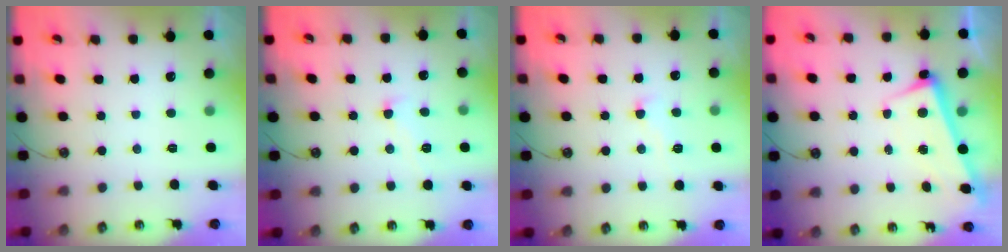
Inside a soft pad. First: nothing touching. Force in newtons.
{"total": 2.3, "press": 2.2, "slide": 0.8}
{"total": 1.0, "press": 0.4, "slide": 0.9}
{"total": 2.6, "press": 2.4, "slide": 0.9}